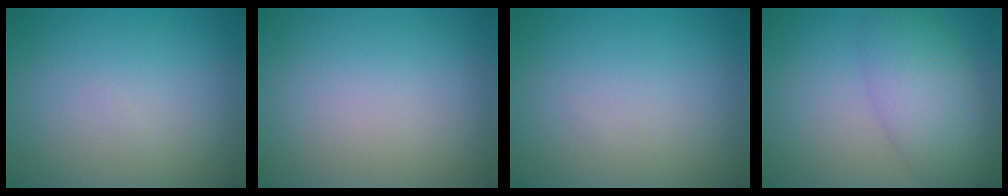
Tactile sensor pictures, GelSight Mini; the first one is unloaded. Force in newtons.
{"total": 0.0}
{"total": 0.0}
{"total": 5.4, "press": 5.4, "slide": 0.2}